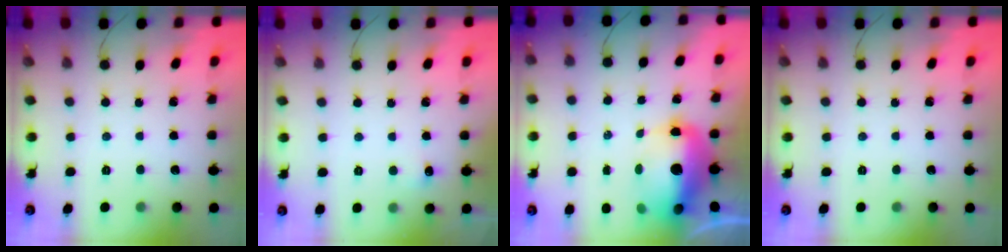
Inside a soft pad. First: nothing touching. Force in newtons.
{"total": 3.8, "press": 3.6, "slide": 1.1}
{"total": 15.6, "press": 14.8, "slide": 4.9}
{"total": 0.0}